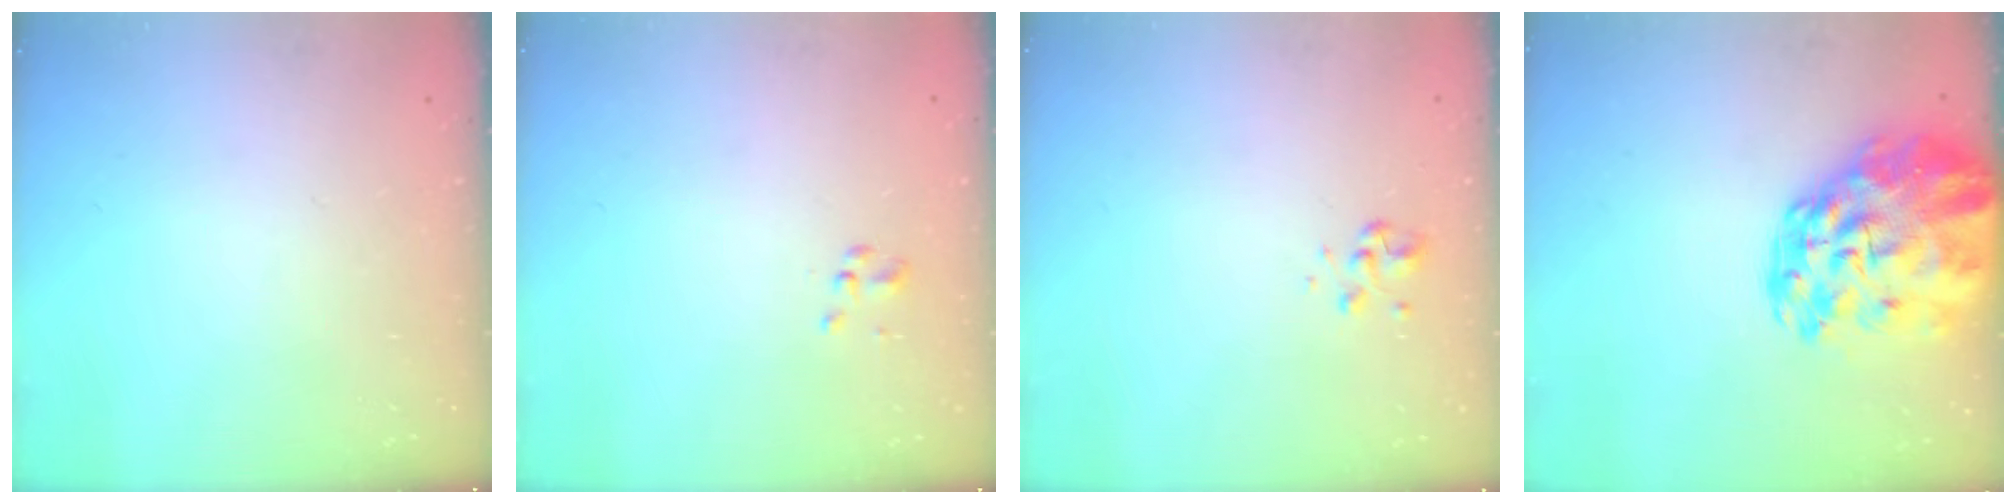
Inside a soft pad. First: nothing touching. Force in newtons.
{"total": 1.8, "press": 1.7, "slide": 0.5}
{"total": 2.9, "press": 2.8, "slide": 0.9}
{"total": 20.6, "press": 19.4, "slide": 6.8}